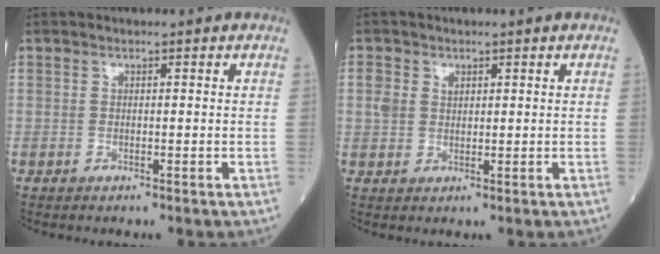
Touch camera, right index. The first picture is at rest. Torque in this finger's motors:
{"motor_torque": [0.00, -0.06, 0.04, 0.02]}